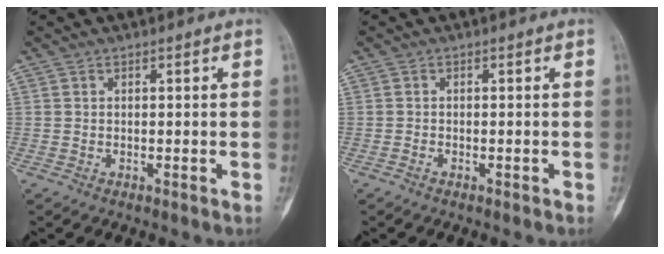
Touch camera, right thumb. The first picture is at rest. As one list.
[{"total": 0.6, "force": [-0.5, 0.3, 0.3], "torque": [-0.008, 0.002, -0.007]}]